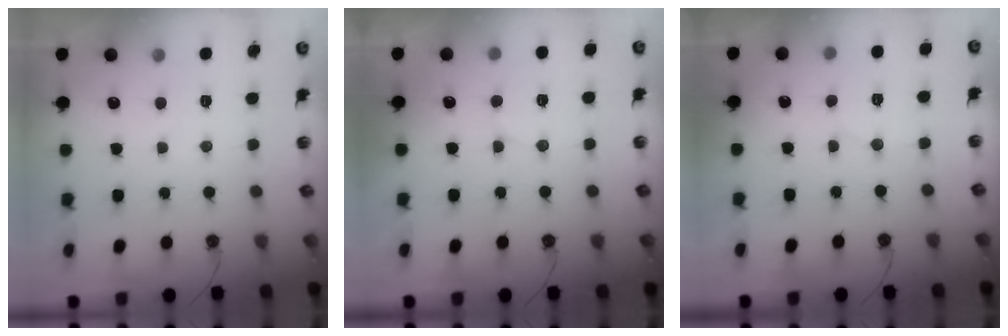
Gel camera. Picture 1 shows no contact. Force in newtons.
{"total": 5.5, "press": 5.4, "slide": 1.1}
{"total": 3.3, "press": 3.2, "slide": 0.7}